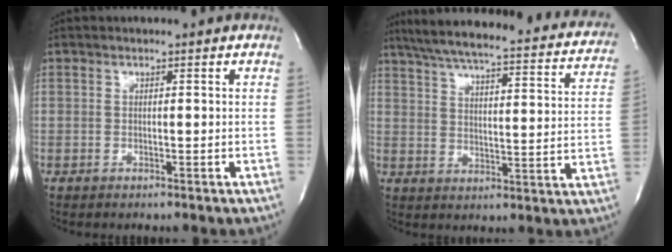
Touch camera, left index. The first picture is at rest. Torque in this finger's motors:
{"motor_torque": [0.63, -0.81, 0.08, 0.07]}